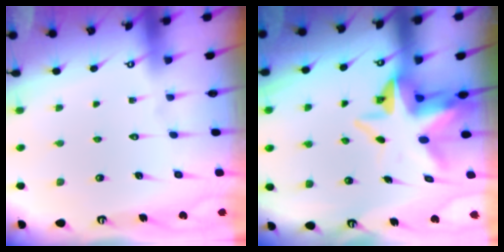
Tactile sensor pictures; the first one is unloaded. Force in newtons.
{"total": 6.9, "press": 6.7, "slide": 1.5}